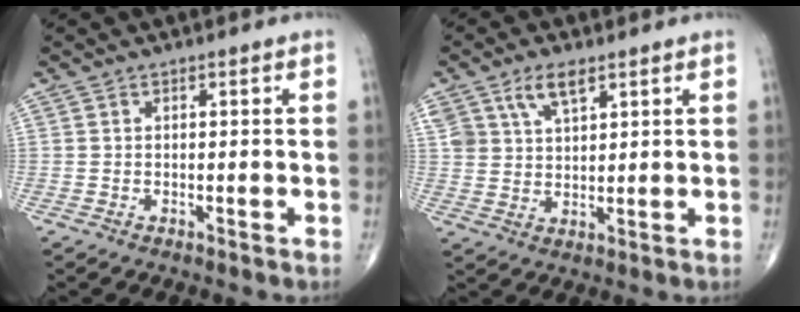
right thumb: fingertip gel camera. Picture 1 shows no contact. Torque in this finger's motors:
{"motor_torque": [-0.75, 0.80, 0.84, 0.53, 0.06]}